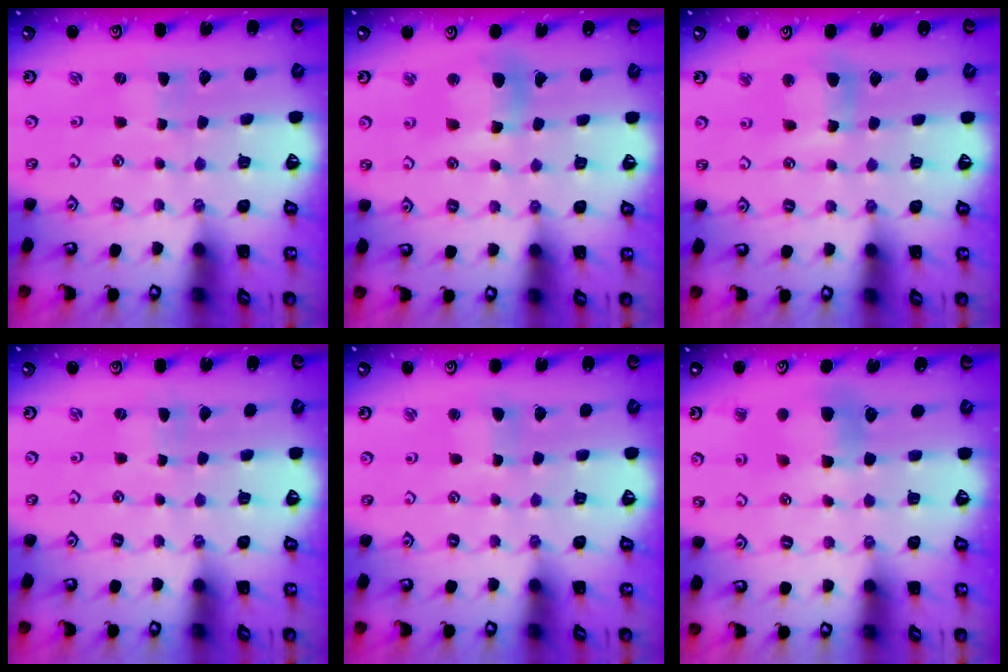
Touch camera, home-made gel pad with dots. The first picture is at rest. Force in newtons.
{"total": 11.9, "press": 11.8, "slide": 1.6}
{"total": 9.2, "press": 9.2, "slide": 1.0}
{"total": 0.0}
{"total": 1.3, "press": 1.2, "slide": 0.2}
{"total": 6.4, "press": 6.4, "slide": 0.6}